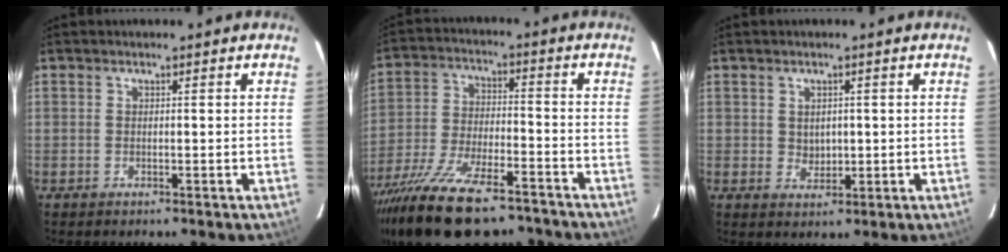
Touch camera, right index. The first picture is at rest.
{"total": 23.4, "force": [-18.1, 7.8, 12.7], "torque": [-0.255, -0.047, -0.290]}
{"total": 2.9, "force": [0.5, 2.5, 1.5], "torque": [-0.022, 0.002, 0.014]}